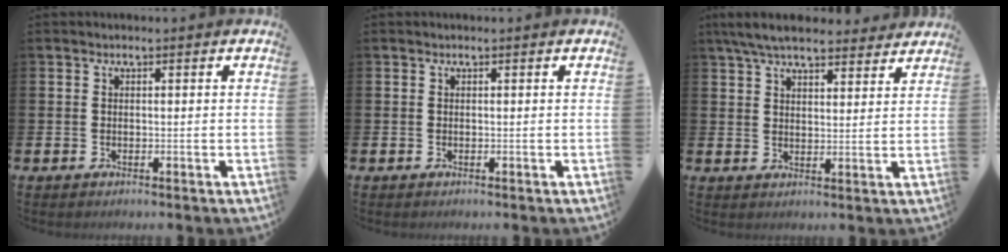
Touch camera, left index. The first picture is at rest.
{"total": 0.0}
{"total": 6.8, "force": [6.3, 1.6, 2.2], "torque": [-0.056, -0.020, 0.115]}